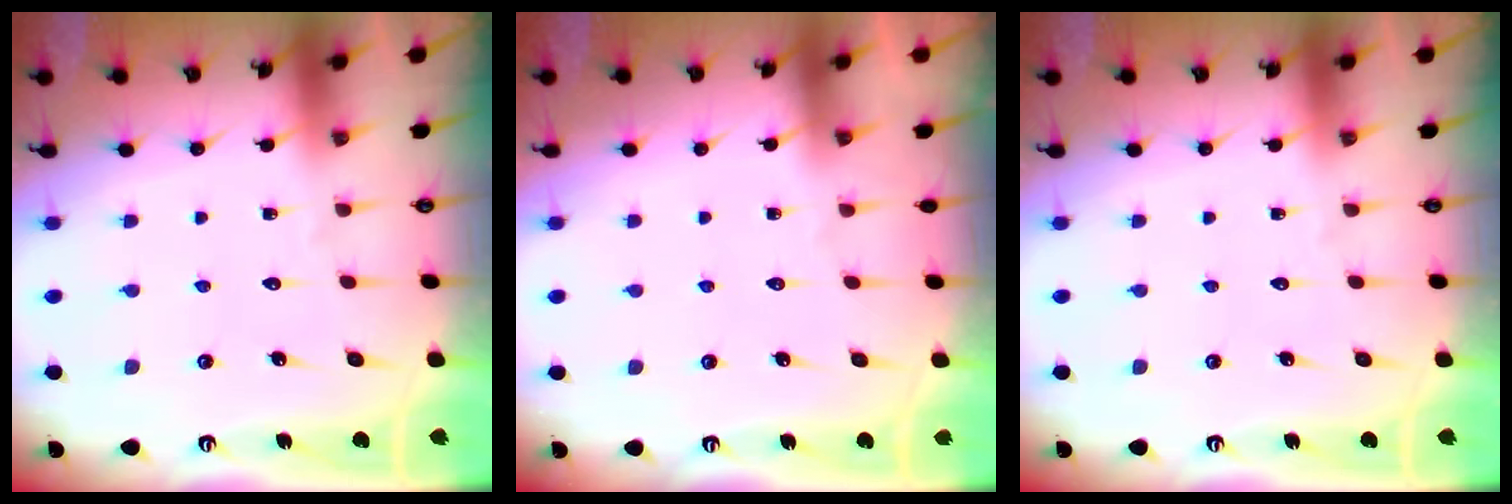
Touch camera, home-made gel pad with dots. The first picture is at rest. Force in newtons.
{"total": 0.0}
{"total": 0.0}